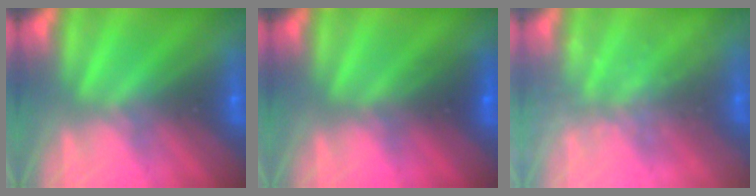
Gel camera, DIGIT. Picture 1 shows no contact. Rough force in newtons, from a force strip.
{"total": 2.7}
{"total": 1.7}